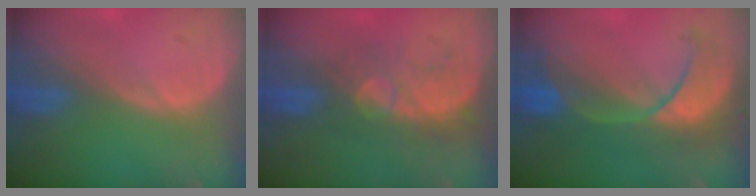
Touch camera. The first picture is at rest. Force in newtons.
{"total": 8.8, "press": 7.6, "slide": 4.5}
{"total": 9.1, "press": 9.1, "slide": 0.6}